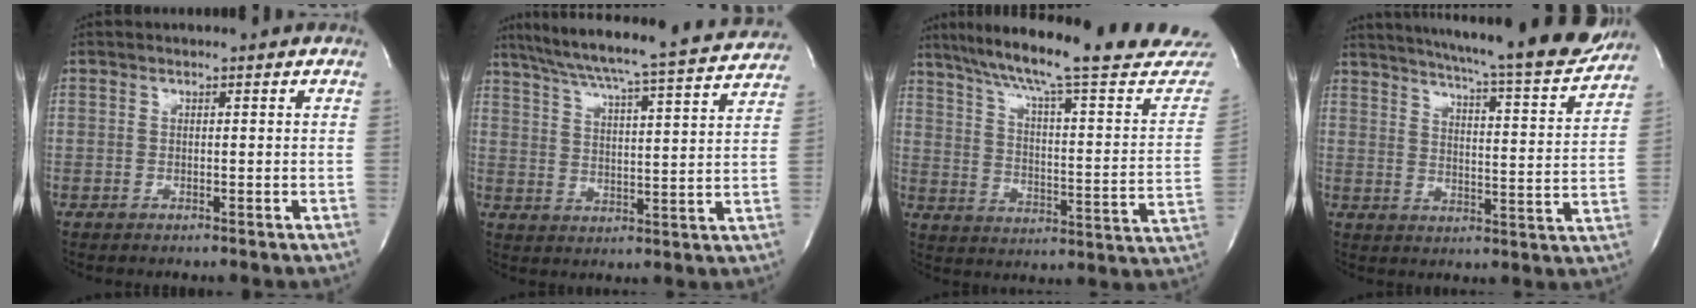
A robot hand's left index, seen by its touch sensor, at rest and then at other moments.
{"total": 22.8, "force": [20.6, 0.5, 9.6], "torque": [-0.161, -0.018, 0.273]}
{"total": 28.8, "force": [25.4, 2.1, 13.5], "torque": [-0.212, -0.055, 0.330]}
{"total": 22.9, "force": [20.7, 1.2, 9.8], "torque": [-0.155, -0.055, 0.261]}